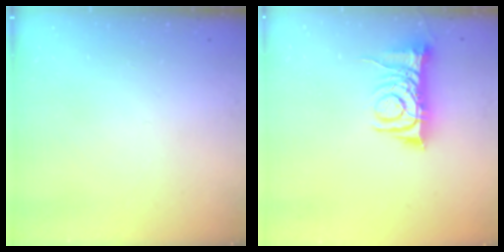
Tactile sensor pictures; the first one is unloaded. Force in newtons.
{"total": 8.8, "press": 8.8, "slide": 0.3}